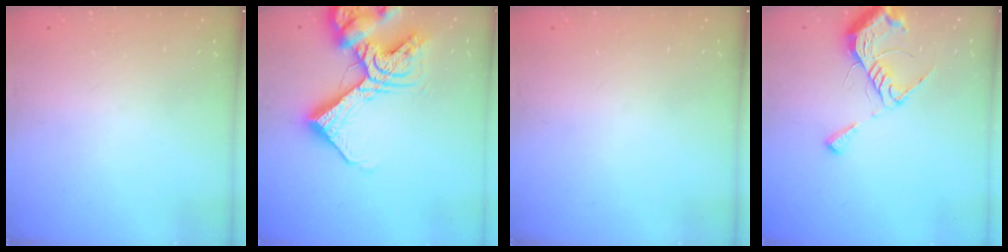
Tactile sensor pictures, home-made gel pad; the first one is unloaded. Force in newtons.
{"total": 19.4, "press": 19.2, "slide": 2.3}
{"total": 0.0}
{"total": 11.3, "press": 11.3, "slide": 0.8}